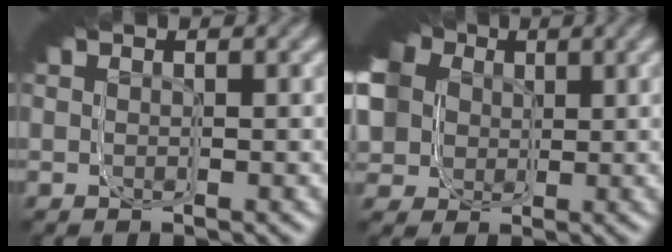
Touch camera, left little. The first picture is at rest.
{"total": 12.8, "force": [0.9, 10.1, 7.8], "torque": [-0.123, -0.005, -0.003]}